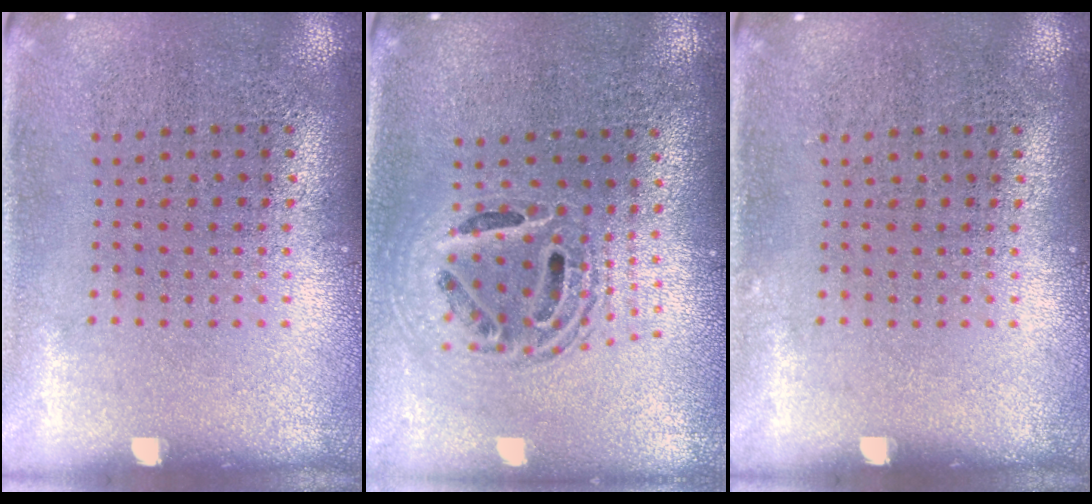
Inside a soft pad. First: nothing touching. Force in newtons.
{"total": 1.8, "press": 1.5, "slide": 1.1}
{"total": 0.0}